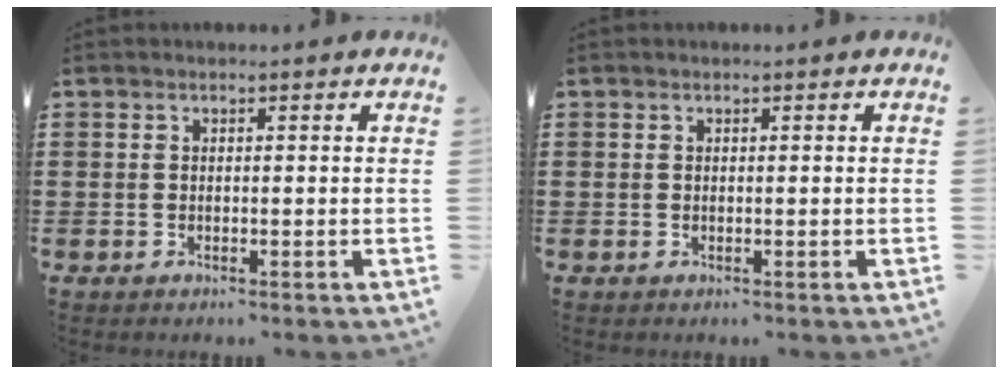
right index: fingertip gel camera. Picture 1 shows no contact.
{"total": 0.0}